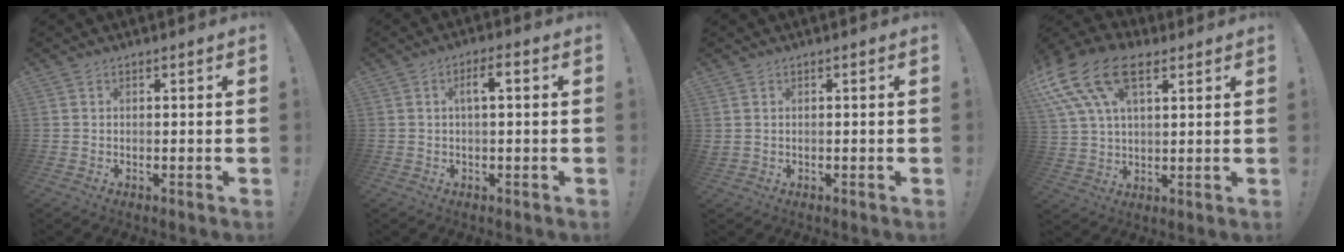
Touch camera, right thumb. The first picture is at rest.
{"total": 4.4, "force": [0.4, 1.0, 4.3], "torque": [-0.071, 0.005, 0.001]}
{"total": 1.2, "force": [0.6, 0.7, 0.7], "torque": [-0.021, 0.005, 0.014]}
{"total": 18.2, "force": [9.5, 9.9, 12.0], "torque": [-0.244, -0.038, 0.174]}